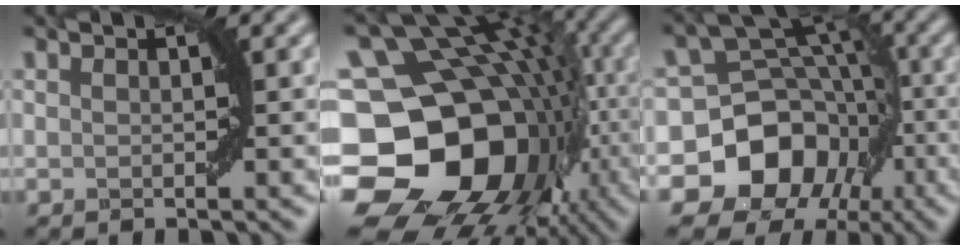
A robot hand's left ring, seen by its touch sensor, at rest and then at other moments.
{"total": 20.3, "force": [-4.0, 16.6, 11.0], "torque": [-0.181, -0.020, -0.070]}
{"total": 13.4, "force": [-5.8, 10.9, 5.2], "torque": [-0.066, -0.008, -0.127]}